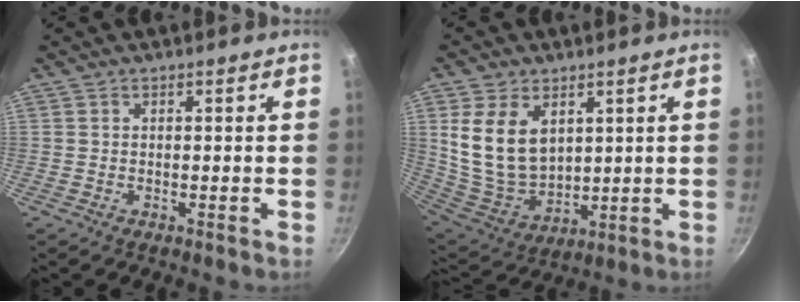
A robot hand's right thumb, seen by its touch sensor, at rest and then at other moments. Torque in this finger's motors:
{"motor_torque": [0.11, 0.37, 0.59, 0.12, 0.28]}